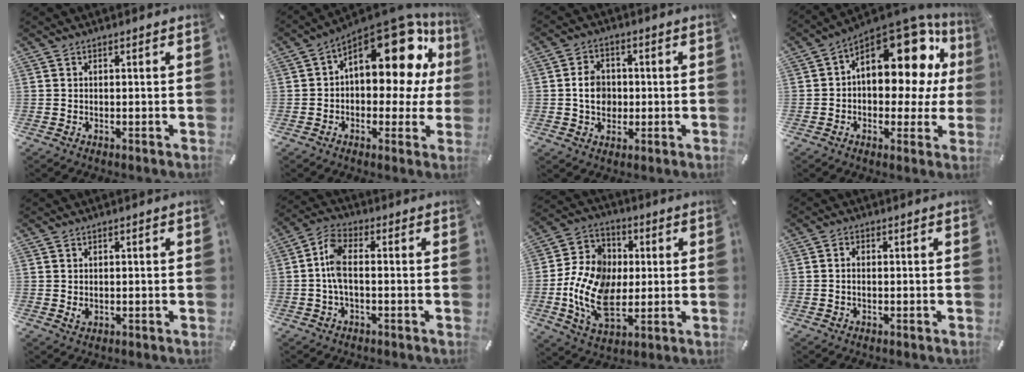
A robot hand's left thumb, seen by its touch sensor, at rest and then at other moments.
{"total": 20.6, "force": [9.3, 10.5, 15.1], "torque": [-0.191, -0.074, 0.156]}
{"total": 6.3, "force": [-0.4, 5.2, 3.5], "torque": [-0.059, 0.003, -0.010]}
{"total": 19.8, "force": [8.1, 11.3, 14.1], "torque": [-0.173, -0.068, 0.135]}
{"total": 1.2, "force": [0.0, 1.0, 0.8], "torque": [-0.007, -0.001, -0.002]}
{"total": 6.3, "force": [-0.7, 3.1, 5.5], "torque": [-0.116, 0.008, -0.013]}
{"total": 15.0, "force": [-2.0, 11.1, 9.9], "torque": [-0.228, 0.011, -0.037]}
{"total": 1.3, "force": [-0.3, 0.8, 1.1], "torque": [-0.021, 0.001, -0.006]}